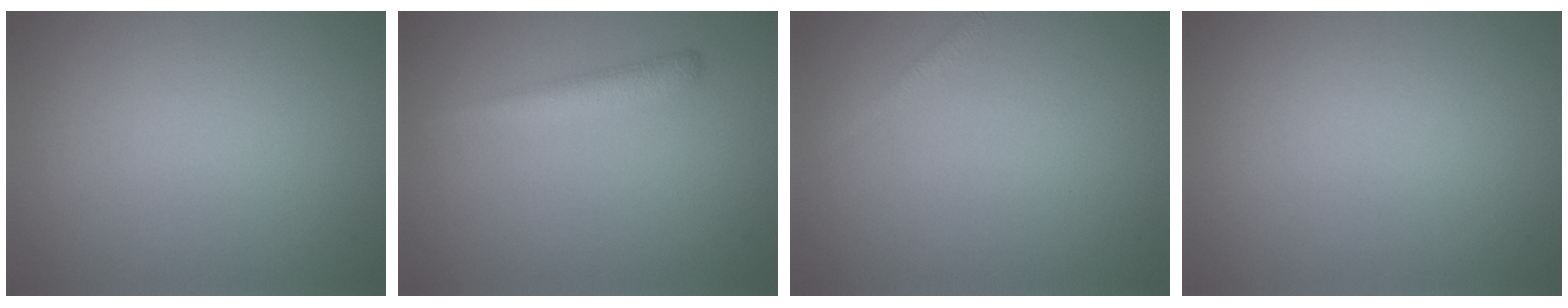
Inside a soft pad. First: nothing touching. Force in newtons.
{"total": 1.9, "press": 1.9, "slide": 0.0}
{"total": 1.2, "press": 1.2, "slide": 0.0}
{"total": 0.0}